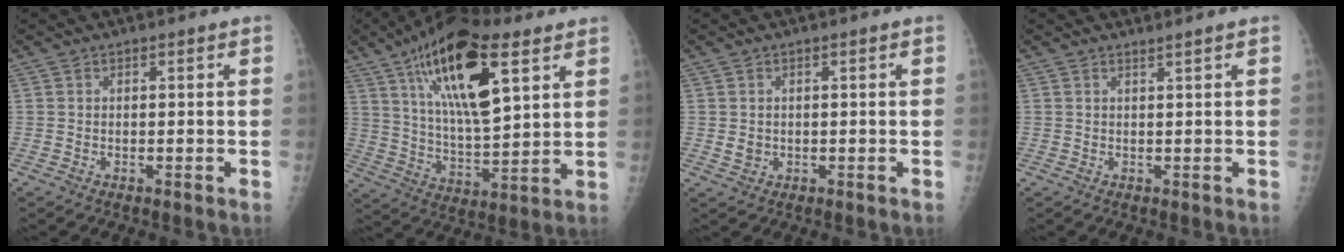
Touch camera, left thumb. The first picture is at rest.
{"total": 21.1, "force": [9.7, 8.0, 16.9], "torque": [-0.274, -0.030, 0.167]}
{"total": 2.2, "force": [0.0, 2.0, 1.0], "torque": [-0.006, 0.001, 0.004]}
{"total": 0.7, "force": [0.6, -0.2, 0.2], "torque": [-0.011, -0.009, 0.015]}